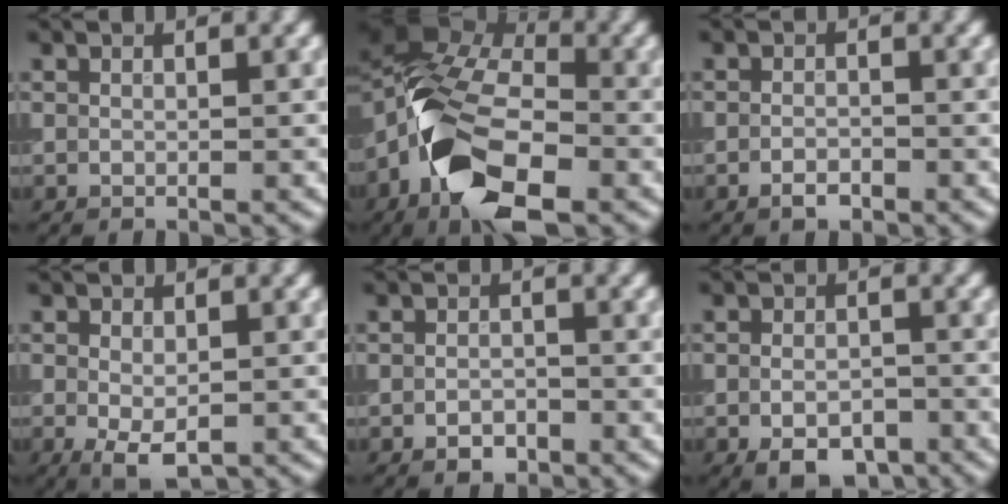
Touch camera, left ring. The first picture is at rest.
{"total": 11.3, "force": [-4.7, 6.1, 8.3], "torque": [-0.156, -0.001, -0.091]}
{"total": 1.3, "force": [-0.8, 0.7, 0.8], "torque": [-0.013, 0.001, -0.017]}
{"total": 3.4, "force": [-1.0, 1.9, 2.7], "torque": [-0.052, -0.012, -0.012]}
{"total": 1.6, "force": [-1.0, 1.0, 0.8], "torque": [-0.011, 0.001, -0.019]}
{"total": 4.3, "force": [-2.3, 2.4, 2.7], "torque": [-0.040, -0.004, -0.040]}